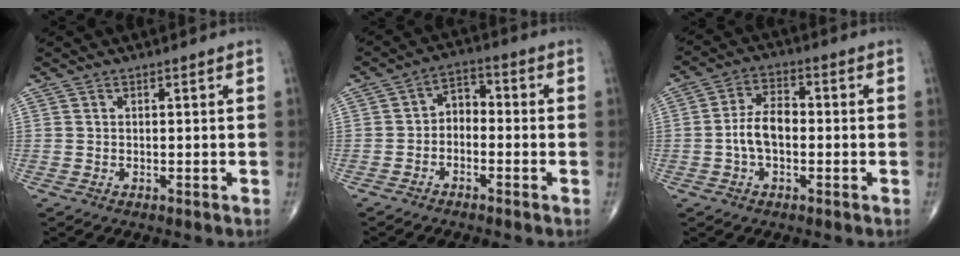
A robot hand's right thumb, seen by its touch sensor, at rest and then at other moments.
{"total": 4.6, "force": [-1.6, 3.2, 2.9], "torque": [-0.032, 0.033, -0.041]}
{"total": 6.8, "force": [-1.1, 4.0, 5.5], "torque": [-0.101, 0.024, -0.027]}